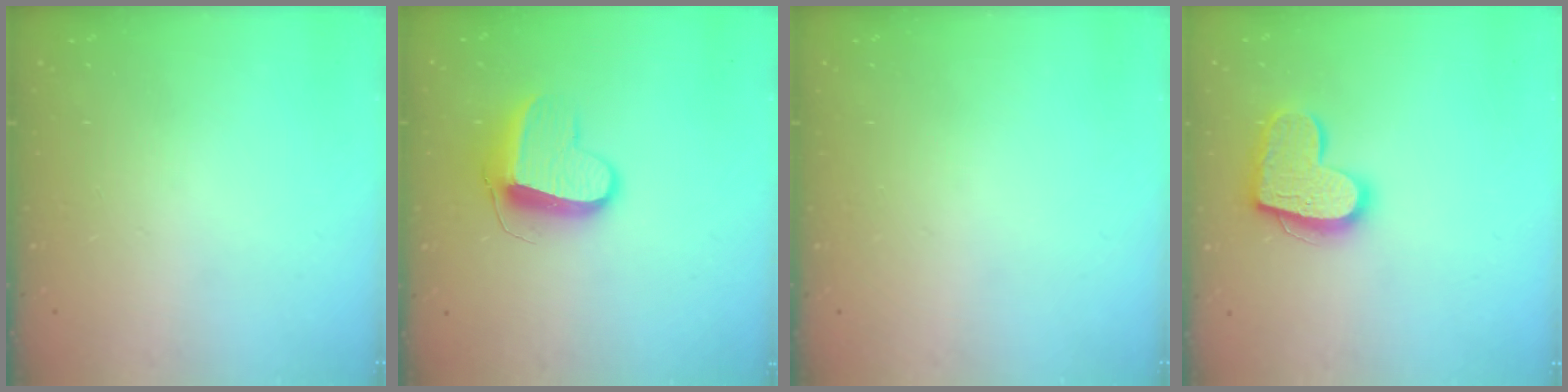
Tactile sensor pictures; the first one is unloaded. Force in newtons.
{"total": 10.7, "press": 10.7, "slide": 0.5}
{"total": 0.0}
{"total": 16.1, "press": 16.1, "slide": 0.9}